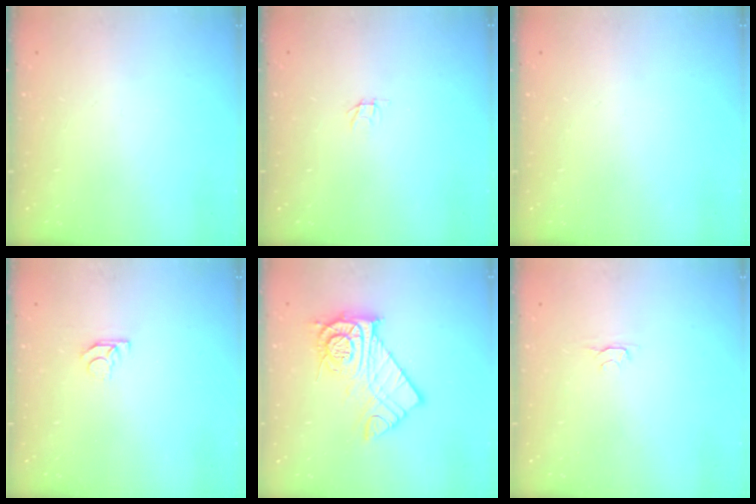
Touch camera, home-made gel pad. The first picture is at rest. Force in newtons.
{"total": 1.8, "press": 1.8, "slide": 0.1}
{"total": 0.0}
{"total": 4.6, "press": 4.6, "slide": 0.3}
{"total": 14.0, "press": 13.9, "slide": 1.4}
{"total": 2.4, "press": 2.3, "slide": 0.5}